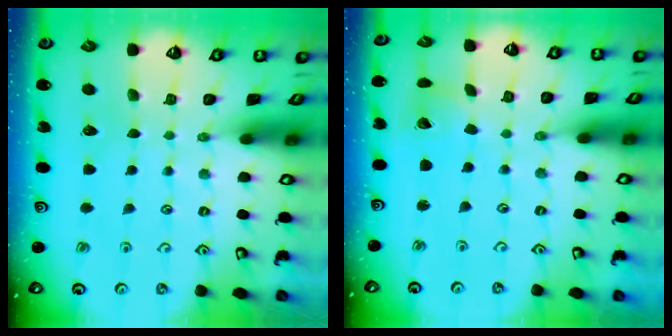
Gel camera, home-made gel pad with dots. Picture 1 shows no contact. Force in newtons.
{"total": 4.9, "press": 4.9, "slide": 0.6}